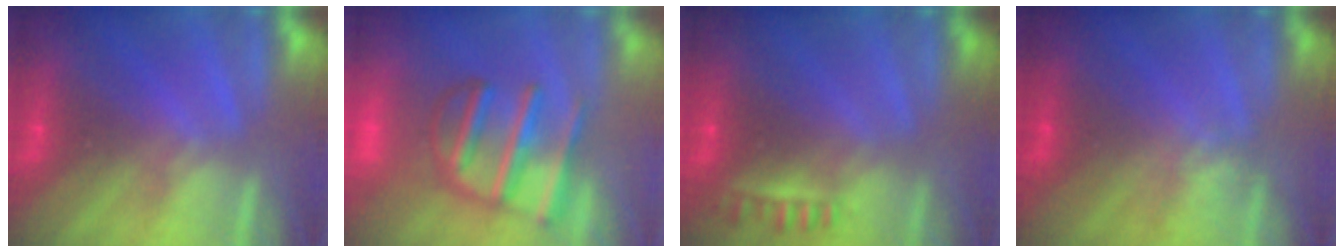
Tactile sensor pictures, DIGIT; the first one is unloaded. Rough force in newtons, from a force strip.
{"total": 8.3}
{"total": 2.3}
{"total": 1.8}